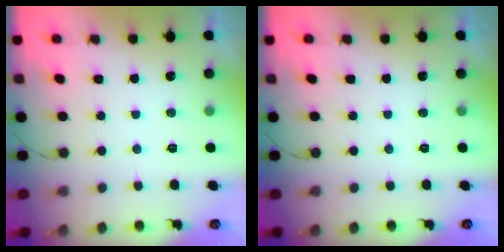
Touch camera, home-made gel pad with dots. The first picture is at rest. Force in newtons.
{"total": 0.0}